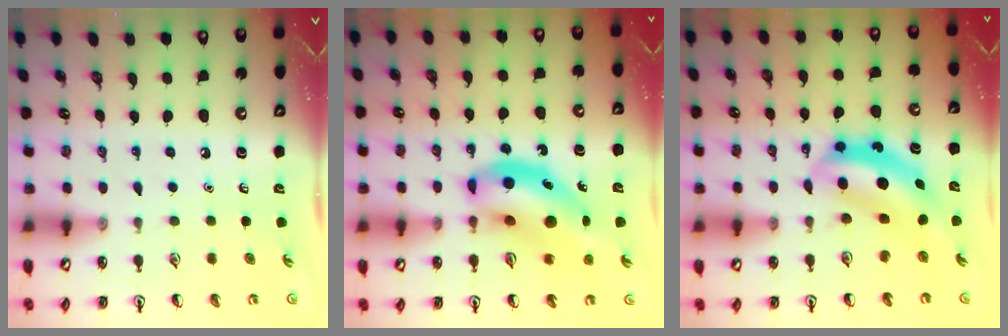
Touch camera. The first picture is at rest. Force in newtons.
{"total": 14.9, "press": 14.2, "slide": 4.5}
{"total": 6.7, "press": 6.4, "slide": 1.9}